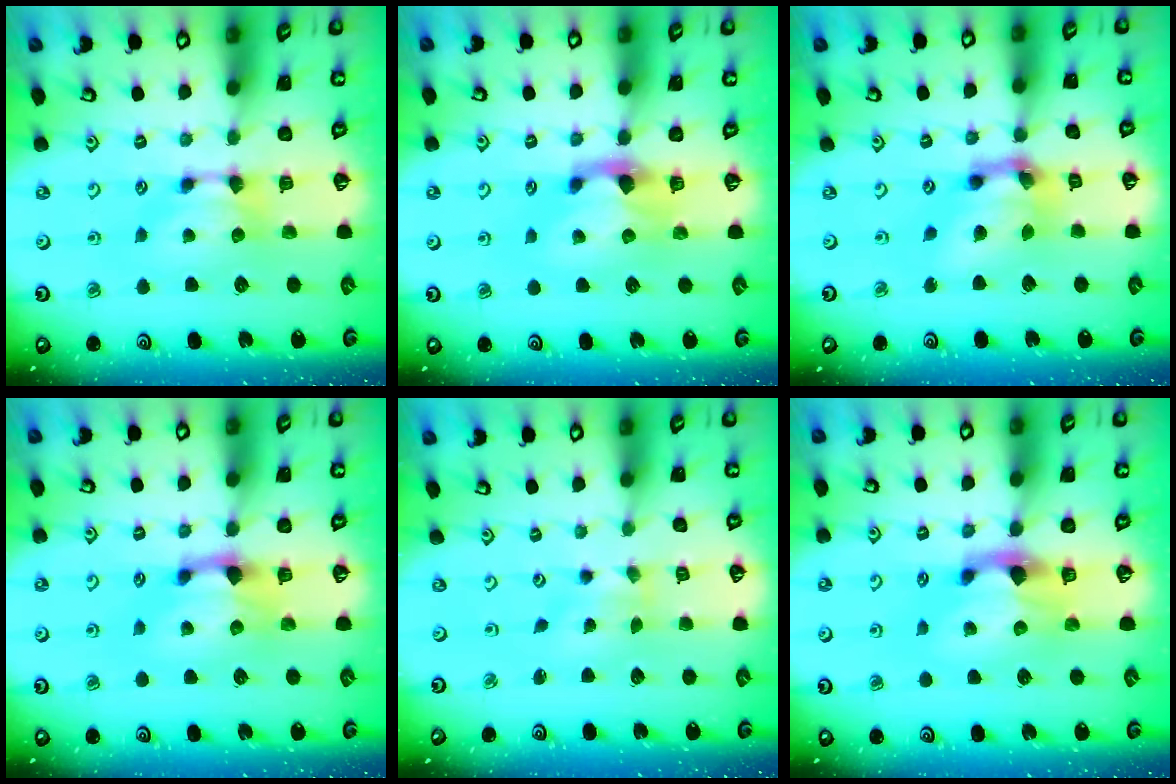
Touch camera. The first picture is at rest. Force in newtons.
{"total": 2.2, "press": 1.8, "slide": 1.2}
{"total": 6.7, "press": 6.3, "slide": 2.3}
{"total": 1.6, "press": 1.0, "slide": 1.3}
{"total": 2.1, "press": 1.8, "slide": 1.1}
{"total": 3.0, "press": 2.6, "slide": 1.3}